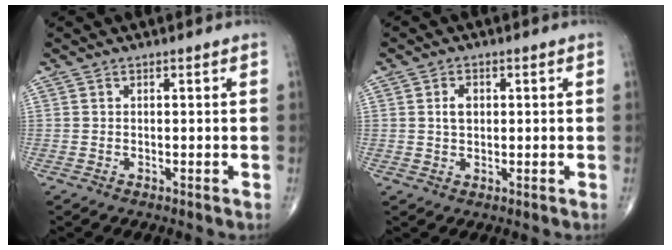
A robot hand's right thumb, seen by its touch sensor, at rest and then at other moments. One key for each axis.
{"total": 3.0, "fx": 0.6, "fy": 2.1, "fz": 2.1, "tx": -0.032, "ty": 0.002, "tz": 0.011}